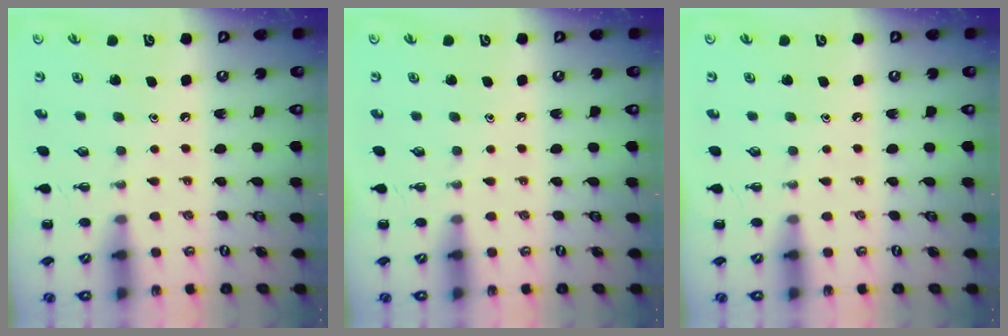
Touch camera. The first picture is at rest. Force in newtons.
{"total": 0.0}
{"total": 0.0}